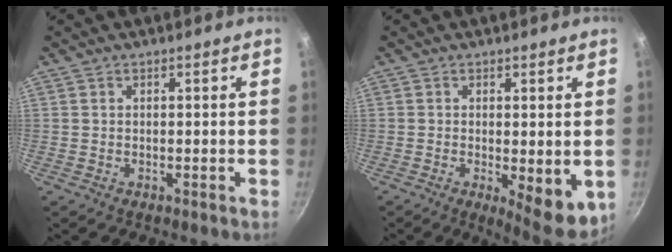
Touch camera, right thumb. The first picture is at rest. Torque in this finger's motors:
{"motor_torque": [-0.23, 0.53, -0.14, 0.13, 0.05]}